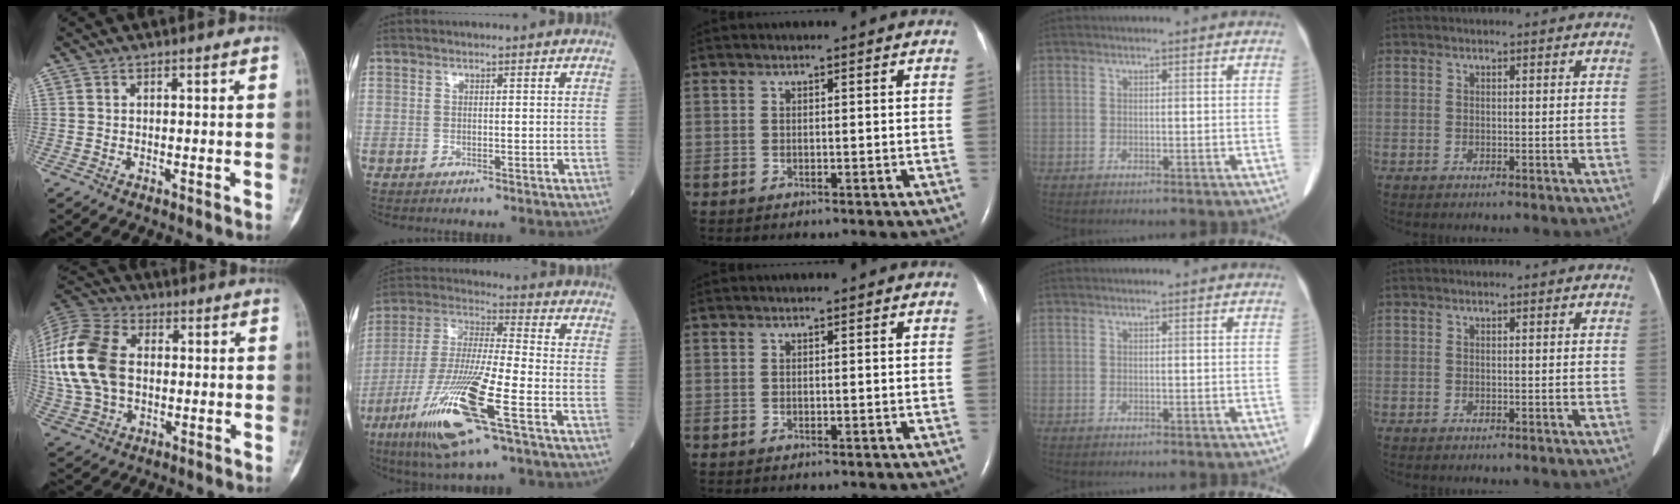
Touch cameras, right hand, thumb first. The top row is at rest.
{"thumb": {"total": 19.7, "force": [1.4, 13.3, 14.5], "torque": [-0.319, 0.011, 0.027]}, "index": {"total": 18.7, "force": [-8.7, 1.7, 16.4], "torque": [-0.360, -0.038, -0.161]}}